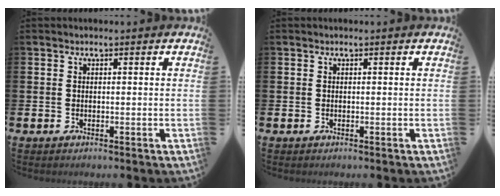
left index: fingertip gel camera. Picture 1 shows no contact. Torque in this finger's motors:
{"motor_torque": [0.00, 0.00, 0.00, 0.00]}